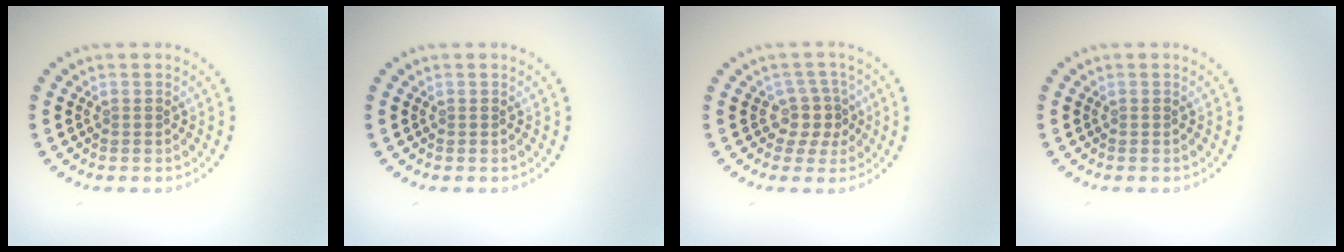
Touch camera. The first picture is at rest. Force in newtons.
{"total": 0.0}
{"total": 2.6, "press": 2.0, "slide": 1.8}
{"total": 0.0}